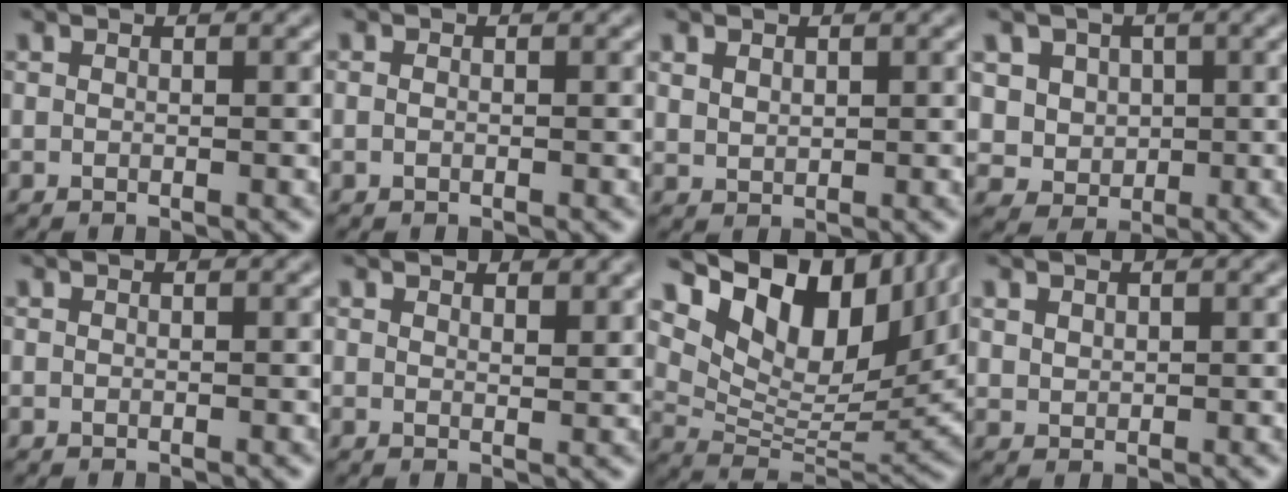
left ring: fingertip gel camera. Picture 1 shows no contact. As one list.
[{"total": 0.5, "force": [0.0, 0.4, 0.3], "torque": [-0.008, -0.001, 0.000]}, {"total": 1.4, "force": [0.9, 0.9, 0.6], "torque": [-0.014, -0.002, 0.021]}, {"total": 3.7, "force": [1.0, 3.4, 1.1], "torque": [-0.019, -0.007, 0.025]}, {"total": 0.0}, {"total": 1.9, "force": [1.6, 0.5, 0.8], "torque": [-0.010, -0.002, 0.029]}, {"total": 14.1, "force": [8.1, 7.0, 9.2], "torque": [-0.168, 0.016, 0.153]}, {"total": 1.2, "force": [0.8, 0.8, 0.3], "torque": [-0.007, -0.002, 0.020]}]